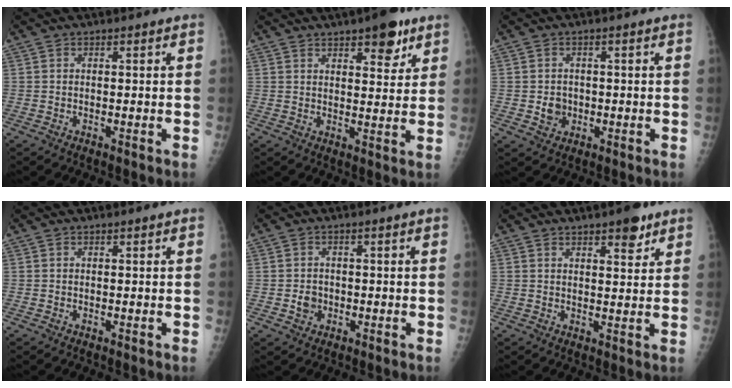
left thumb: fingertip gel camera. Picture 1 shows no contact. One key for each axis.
{"total": 7.8, "fx": 4.9, "fy": 3.0, "fz": 5.2, "tx": -0.048, "ty": -0.025, "tz": 0.065}
{"total": 3.2, "fx": -0.5, "fy": 2.9, "fz": 1.3, "tx": -0.006, "ty": 0.003, "tz": -0.003}
{"total": 0.0}
{"total": 2.5, "fx": -0.6, "fy": 2.3, "fz": 1.0, "tx": -0.006, "ty": 0.005, "tz": -0.008}
{"total": 5.1, "fx": 3.4, "fy": 1.8, "fz": 3.4, "tx": -0.032, "ty": -0.018, "tz": 0.045}